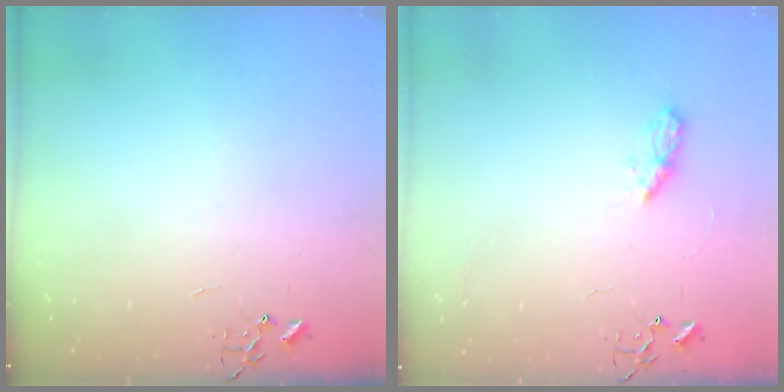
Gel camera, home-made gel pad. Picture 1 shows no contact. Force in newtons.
{"total": 5.7, "press": 5.7, "slide": 0.7}